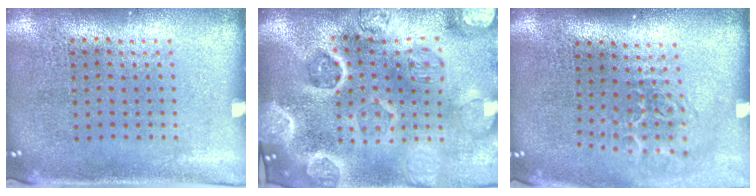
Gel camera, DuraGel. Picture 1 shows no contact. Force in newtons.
{"total": 5.4, "press": 4.6, "slide": 2.8}
{"total": 2.0, "press": 1.3, "slide": 1.5}